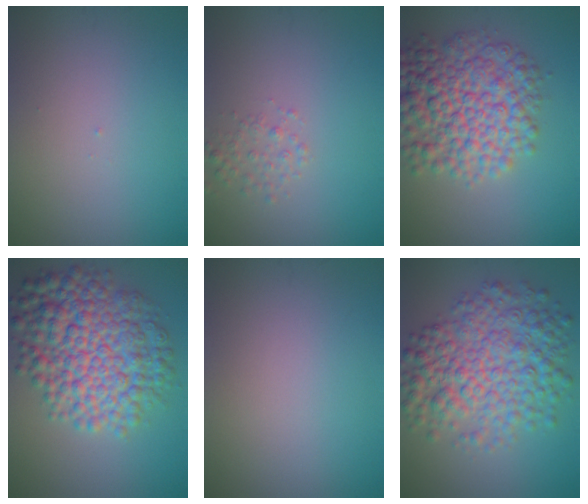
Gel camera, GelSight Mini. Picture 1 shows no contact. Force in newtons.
{"total": 1.5, "press": 1.5, "slide": 0.1}
{"total": 9.1, "press": 9.1, "slide": 0.2}
{"total": 10.2, "press": 10.2, "slide": 0.1}
{"total": 0.0}
{"total": 8.5, "press": 8.5, "slide": 0.0}